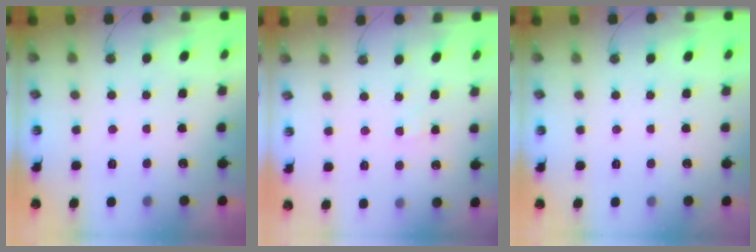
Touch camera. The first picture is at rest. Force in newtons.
{"total": 3.0, "press": 2.9, "slide": 0.5}
{"total": 0.0}